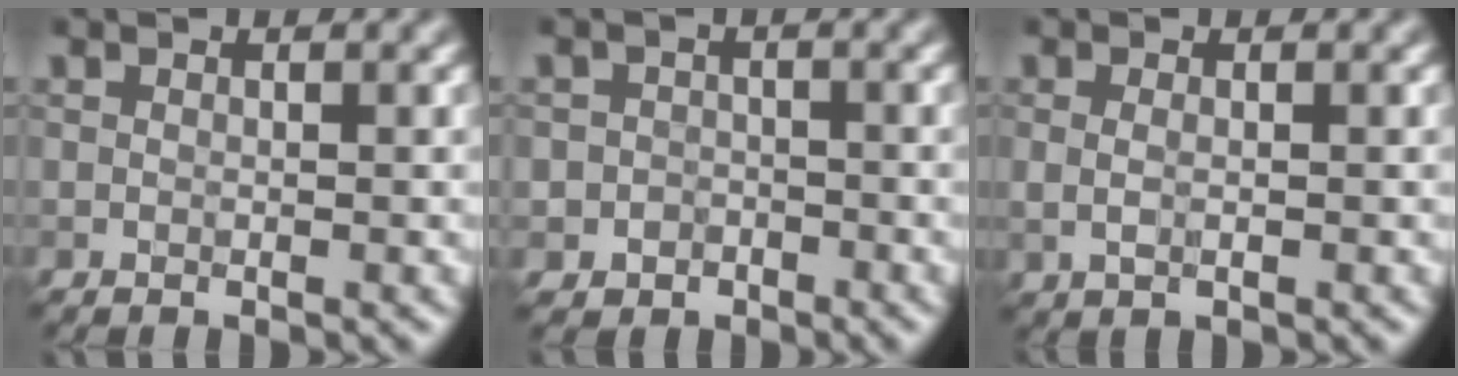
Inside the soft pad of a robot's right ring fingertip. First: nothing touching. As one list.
[{"total": 2.1, "force": [-1.0, 1.9, 0.1], "torque": [0.016, 0.007, -0.021]}, {"total": 1.1, "force": [0.1, 0.5, 1.0], "torque": [-0.024, -0.002, 0.002]}]